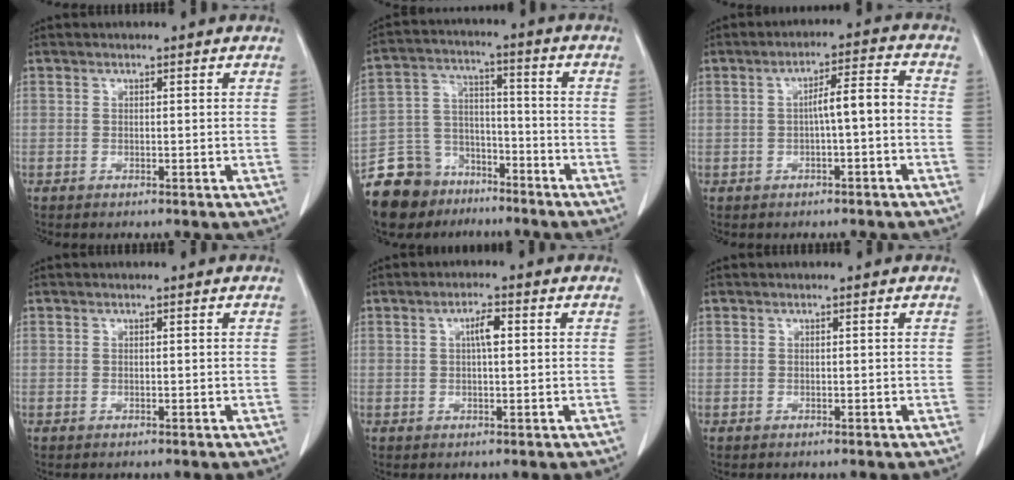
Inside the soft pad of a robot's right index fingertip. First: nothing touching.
{"total": 14.9, "force": [-10.9, 9.4, 3.8], "torque": [-0.094, 0.043, -0.188]}
{"total": 5.9, "force": [-0.7, 1.3, 5.7], "torque": [-0.096, 0.026, -0.008]}
{"total": 0.0}
{"total": 3.5, "force": [0.8, 1.1, 3.2], "torque": [-0.062, 0.009, 0.014]}
{"total": 0.0}